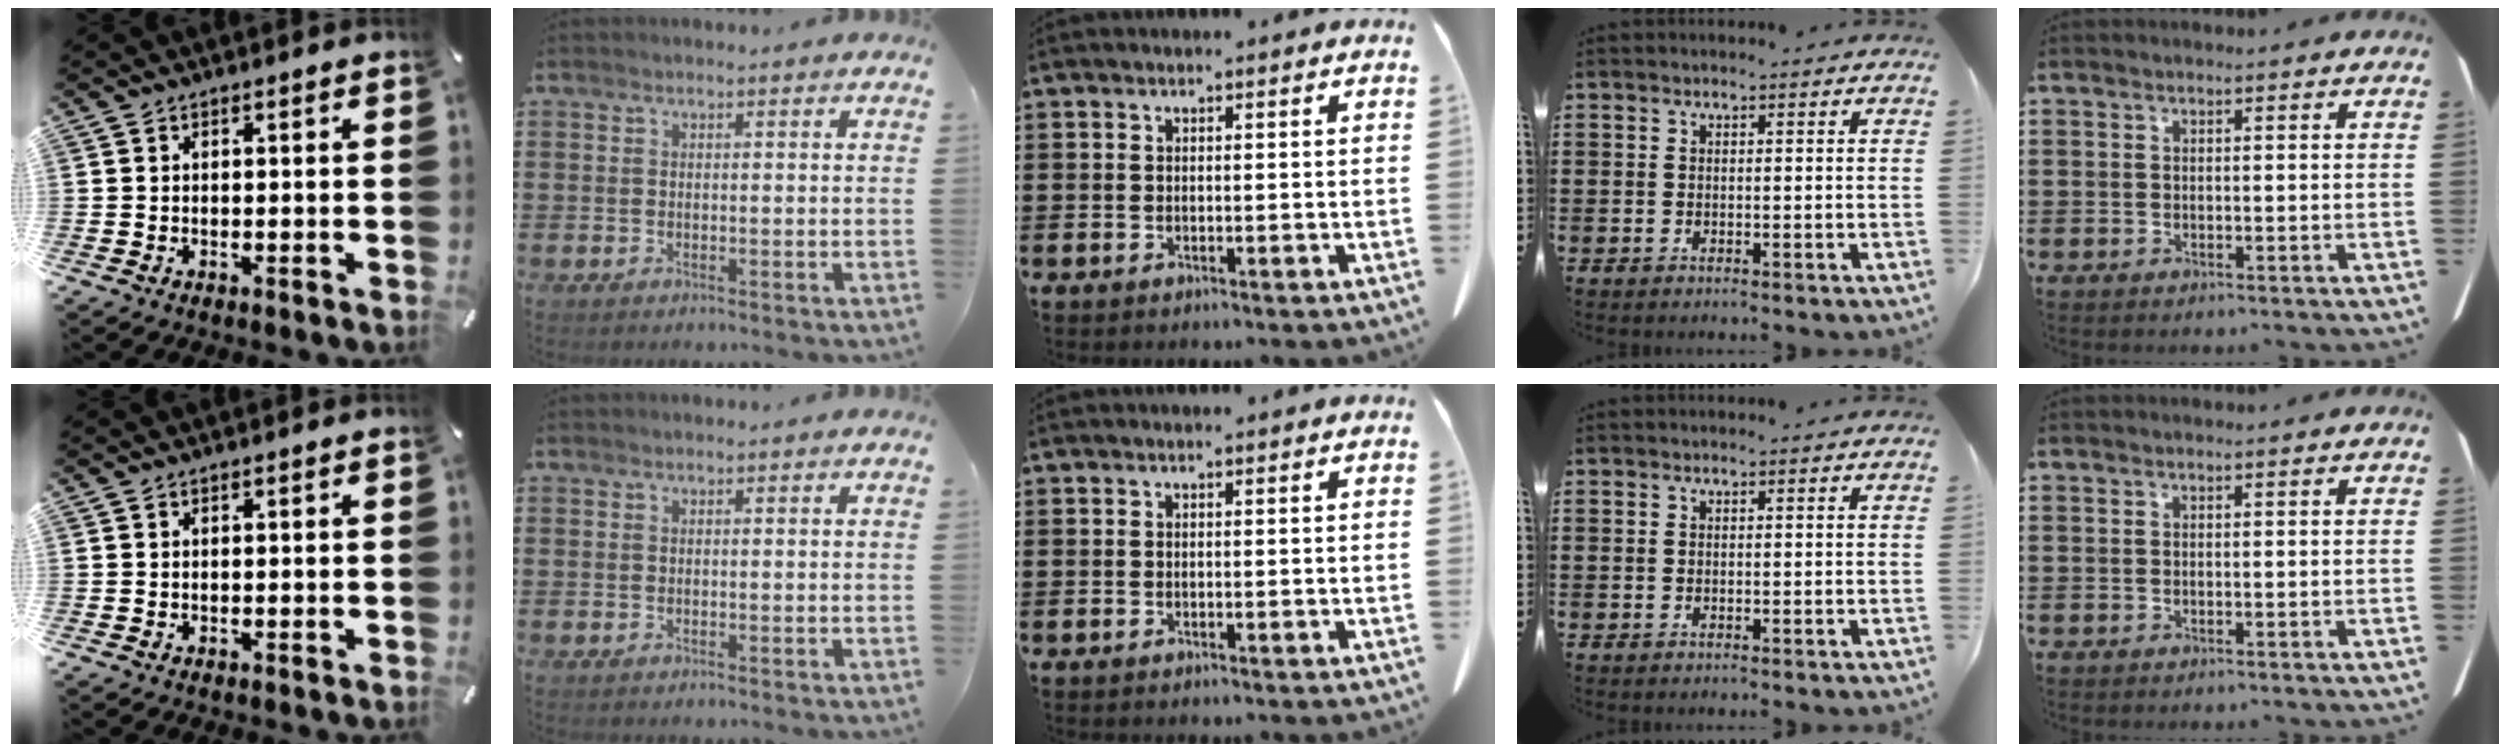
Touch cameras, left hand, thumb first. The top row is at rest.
{}